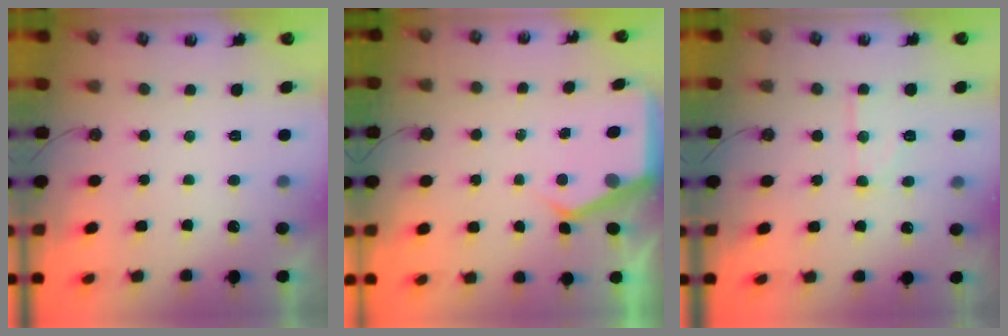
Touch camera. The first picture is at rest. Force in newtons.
{"total": 4.7, "press": 4.7, "slide": 0.3}
{"total": 10.7, "press": 10.6, "slide": 0.9}